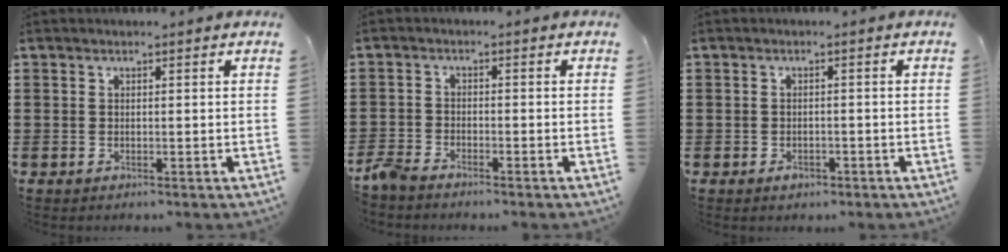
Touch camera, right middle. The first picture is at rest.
{"total": 2.8, "force": [-2.6, 0.4, 0.8], "torque": [-0.039, -0.004, -0.061]}
{"total": 1.3, "force": [-0.9, 0.9, 0.3], "torque": [-0.009, -0.001, -0.018]}